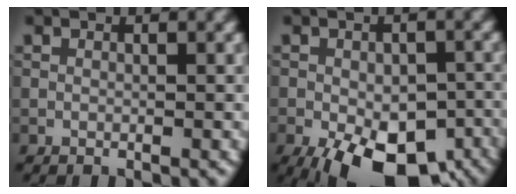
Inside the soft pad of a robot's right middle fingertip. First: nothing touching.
{"total": 11.9, "force": [-5.9, 6.0, 8.3], "torque": [-0.129, -0.038, -0.080]}